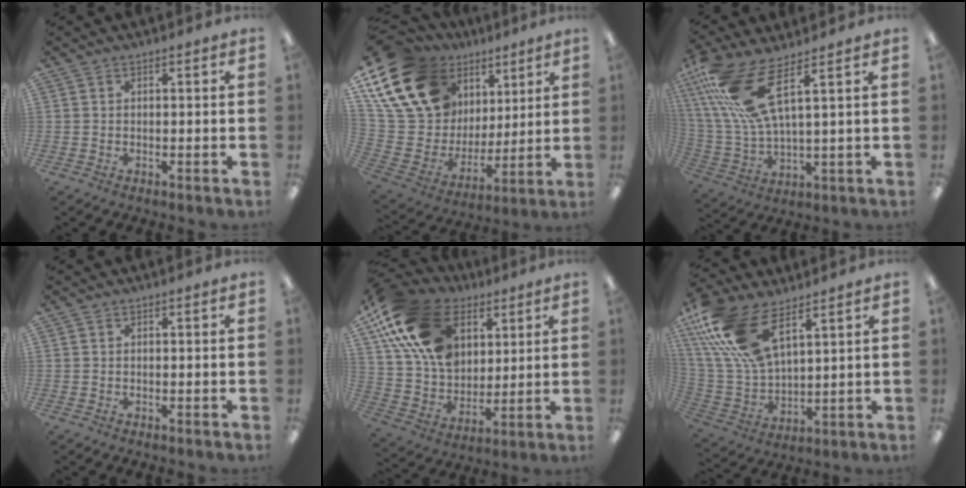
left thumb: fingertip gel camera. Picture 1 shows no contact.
{"total": 22.9, "force": [12.7, 14.9, 11.8], "torque": [-0.251, -0.060, 0.245]}
{"total": 15.9, "force": [8.5, 4.9, 12.5], "torque": [-0.281, -0.029, 0.147]}
{"total": 0.0}
{"total": 22.1, "force": [10.4, 14.6, 12.9], "torque": [-0.263, -0.028, 0.191]}
{"total": 19.7, "force": [11.0, 9.7, 13.2], "torque": [-0.305, -0.038, 0.197]}